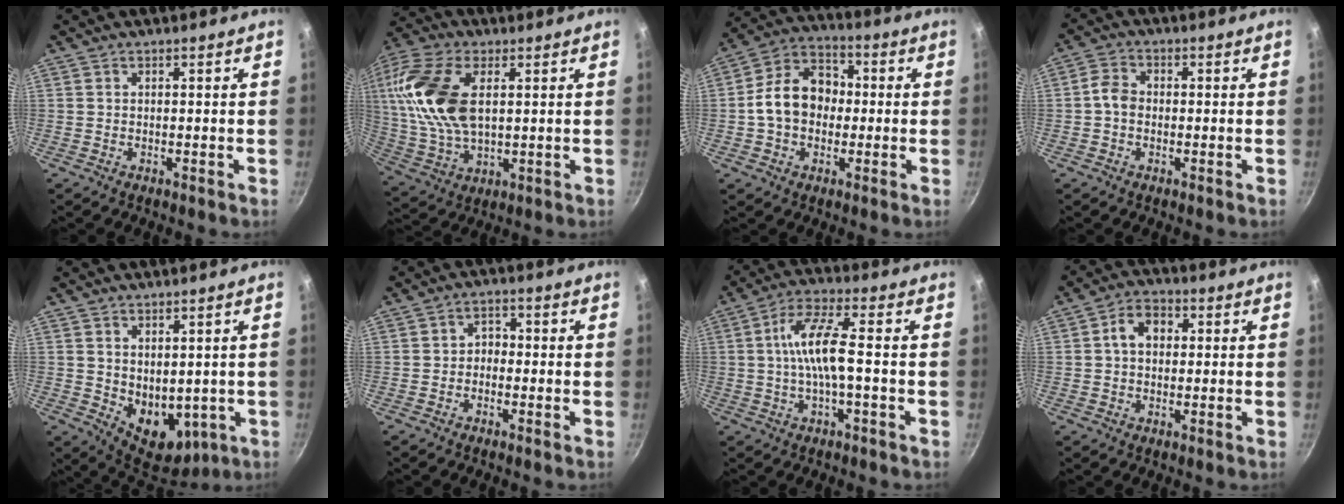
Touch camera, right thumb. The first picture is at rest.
{"total": 18.3, "force": [3.9, 10.1, 14.7], "torque": [-0.291, -0.003, 0.074]}
{"total": 12.3, "force": [-0.6, 9.4, 7.9], "torque": [-0.100, 0.034, -0.027]}
{"total": 3.8, "force": [-0.6, 3.0, 2.3], "torque": [-0.036, 0.016, -0.022]}
{"total": 9.6, "force": [0.7, 6.6, 6.9], "torque": [-0.073, -0.029, 0.036]}
{"total": 2.5, "force": [-0.9, 1.9, 1.3], "torque": [-0.007, 0.015, -0.021]}
{"total": 8.6, "force": [-0.6, 1.7, 8.4], "torque": [-0.169, 0.023, -0.017]}
{"total": 5.8, "force": [0.9, 4.3, 3.8], "torque": [-0.040, 0.014, 0.005]}